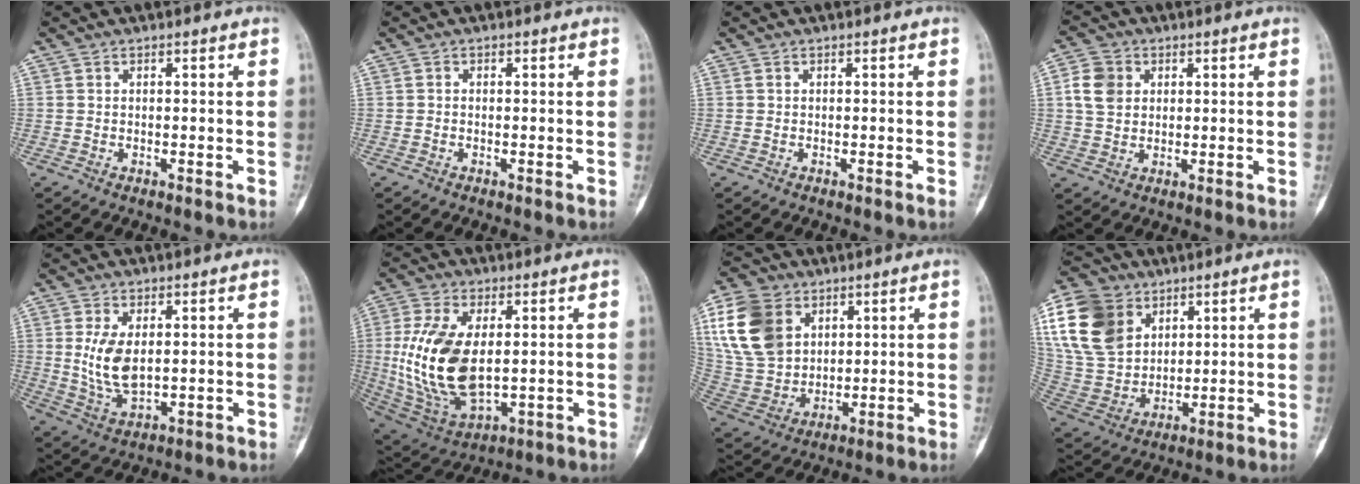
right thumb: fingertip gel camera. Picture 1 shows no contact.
{"total": 0.0}
{"total": 0.0}
{"total": 6.4, "force": [1.6, 5.2, 3.4], "torque": [-0.052, 0.002, 0.029]}
{"total": 8.1, "force": [1.2, 4.3, 6.8], "torque": [-0.129, -0.015, 0.034]}
{"total": 18.0, "force": [1.0, 9.7, 15.1], "torque": [-0.308, -0.014, 0.036]}
{"total": 16.6, "force": [6.1, 12.1, 9.5], "torque": [-0.182, -0.011, 0.128]}
{"total": 19.9, "force": [8.1, 14.5, 10.9], "torque": [-0.217, -0.009, 0.162]}